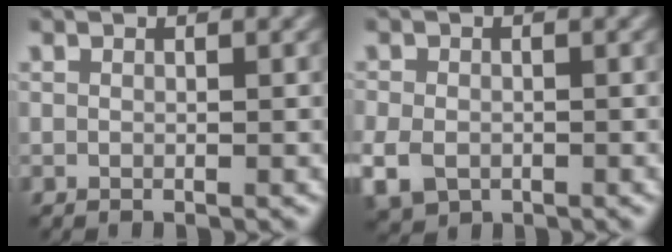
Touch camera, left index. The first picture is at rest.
{"total": 3.5, "force": [-1.3, 2.6, 1.9], "torque": [-0.047, -0.009, -0.030]}